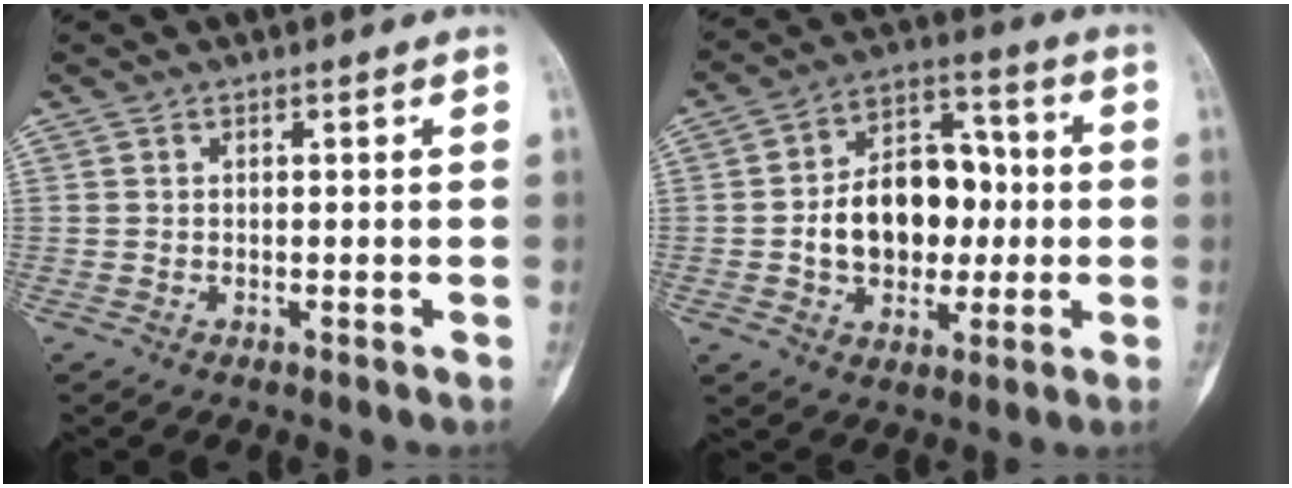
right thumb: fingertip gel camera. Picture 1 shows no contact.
{"total": 15.6, "force": [-0.9, 11.1, 11.0], "torque": [-0.134, 0.036, -0.010]}